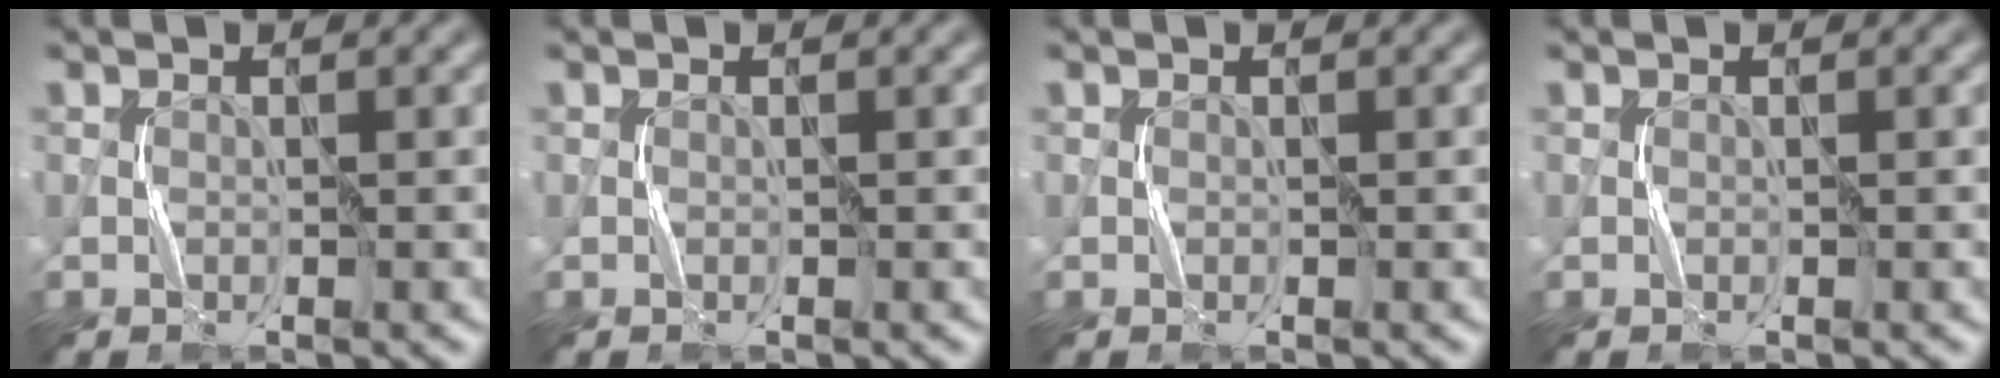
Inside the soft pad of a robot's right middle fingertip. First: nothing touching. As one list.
[{"total": 0.0}, {"total": 0.0}, {"total": 0.0}]